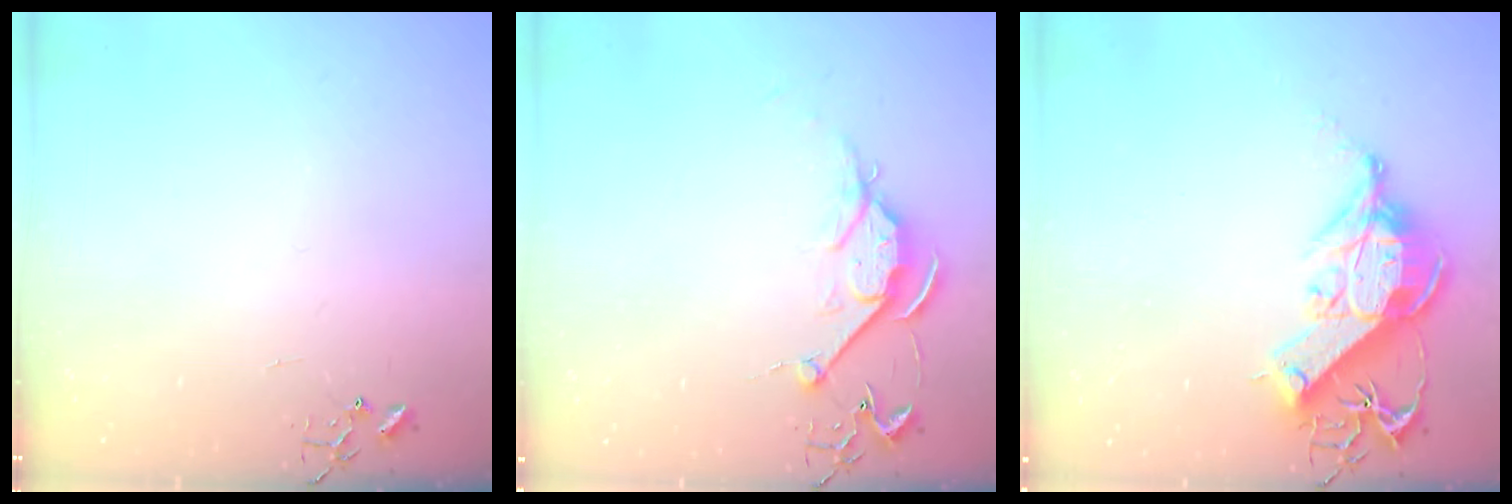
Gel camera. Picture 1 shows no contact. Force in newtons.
{"total": 7.9, "press": 7.8, "slide": 0.9}
{"total": 13.7, "press": 13.5, "slide": 2.2}